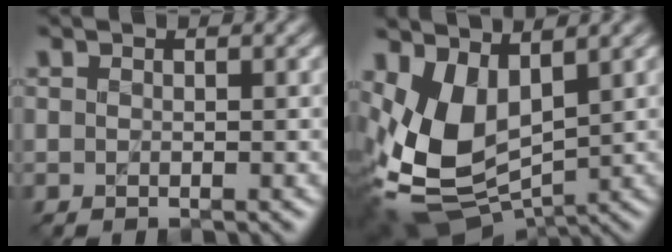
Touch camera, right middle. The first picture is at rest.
{"total": 7.7, "force": [0.9, 5.0, 5.9], "torque": [-0.136, -0.018, 0.018]}